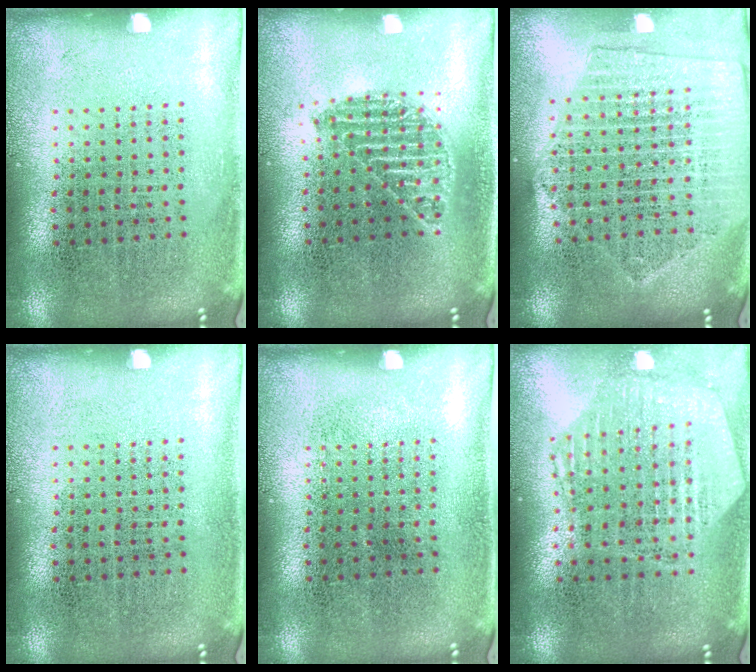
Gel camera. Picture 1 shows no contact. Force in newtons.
{"total": 1.1, "press": 1.0, "slide": 0.5}
{"total": 2.0, "press": 1.8, "slide": 0.9}
{"total": 0.0}
{"total": 0.0}
{"total": 1.2, "press": 1.2, "slide": 0.2}